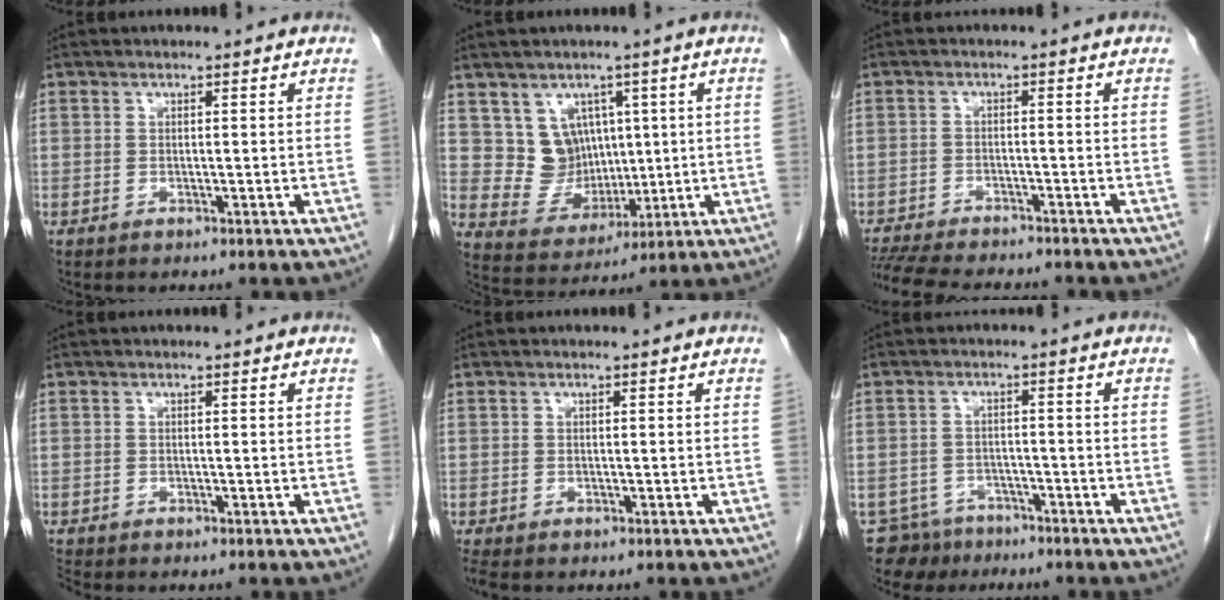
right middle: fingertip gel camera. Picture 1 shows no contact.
{"total": 7.1, "force": [2.6, 6.2, 2.1], "torque": [-0.042, 0.018, 0.066]}
{"total": 12.6, "force": [-11.2, 2.2, 5.3], "torque": [-0.092, -0.013, -0.162]}
{"total": 0.7, "force": [-0.7, -0.1, -0.1], "torque": [-0.005, -0.006, -0.015]}
{"total": 2.1, "force": [-1.7, 0.7, 1.0], "torque": [-0.020, -0.008, -0.026]}
{"total": 5.3, "force": [-4.4, 2.8, -0.5], "torque": [0.015, 0.003, -0.076]}